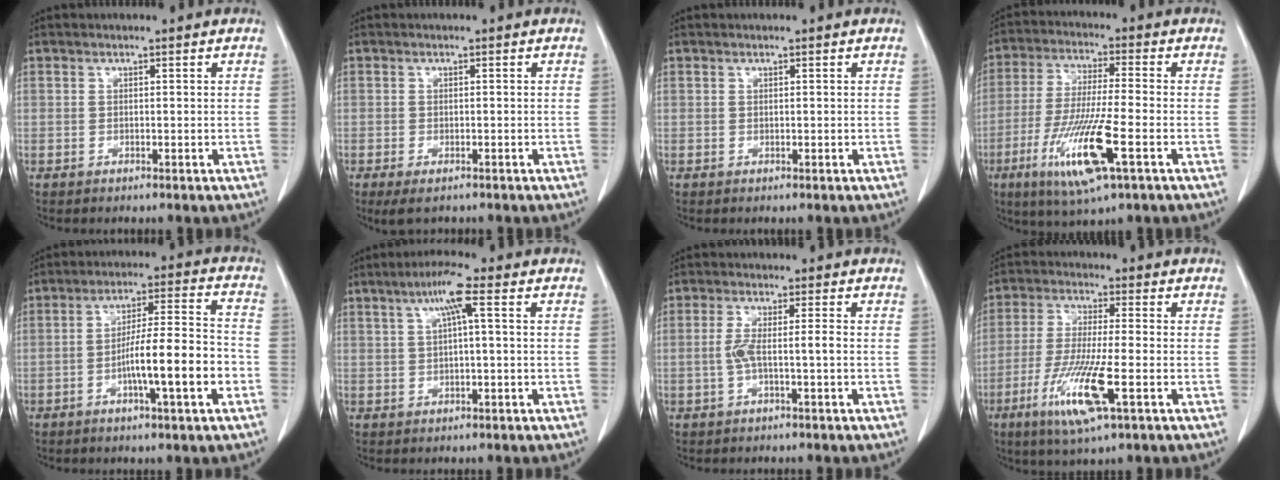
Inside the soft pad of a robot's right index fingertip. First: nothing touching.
{"total": 4.0, "force": [-3.0, 1.3, 2.3], "torque": [-0.036, -0.010, -0.041]}
{"total": 0.0}
{"total": 13.3, "force": [-5.2, 0.8, 12.2], "torque": [-0.249, -0.028, -0.094]}
{"total": 11.6, "force": [-3.9, 0.6, 10.9], "torque": [-0.180, 0.011, -0.064]}
{"total": 4.9, "force": [1.6, 0.0, 4.7], "torque": [-0.085, 0.016, 0.029]}
{"total": 3.6, "force": [-0.8, 0.0, 3.5], "torque": [-0.070, 0.009, -0.013]}
{"total": 11.0, "force": [-4.4, 0.6, 10.1], "torque": [-0.205, -0.025, -0.083]}